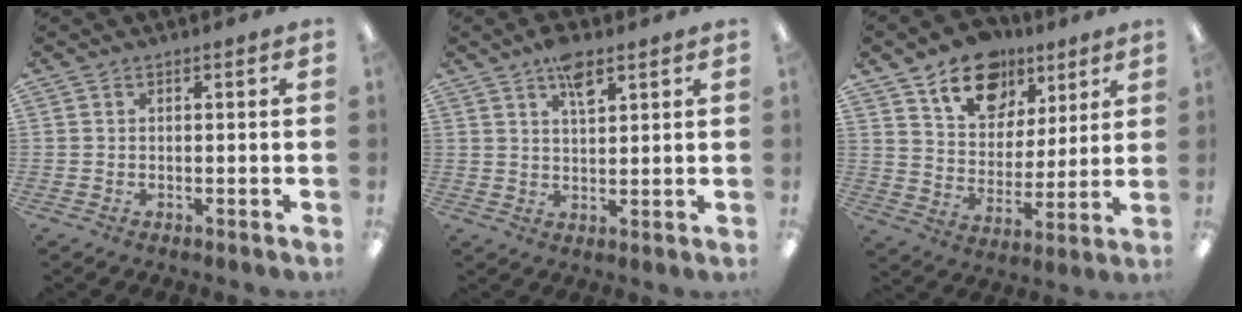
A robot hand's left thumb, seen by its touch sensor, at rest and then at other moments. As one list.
[{"total": 6.1, "force": [3.9, 2.3, 4.0], "torque": [-0.065, -0.011, 0.065]}, {"total": 14.8, "force": [9.7, 9.8, 5.6], "torque": [-0.087, -0.052, 0.179]}]